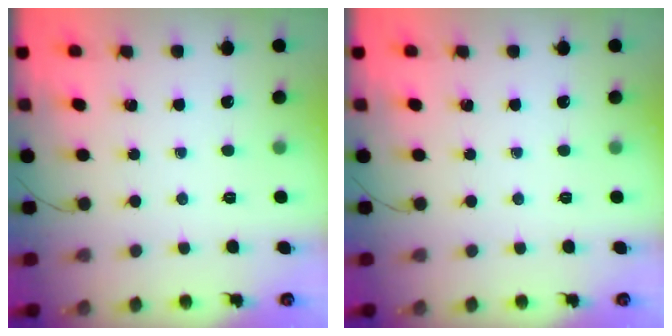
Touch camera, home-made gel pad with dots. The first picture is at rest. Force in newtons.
{"total": 0.0}